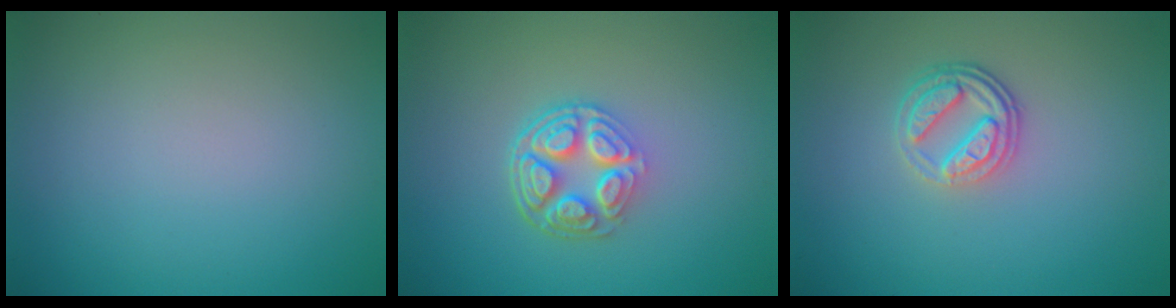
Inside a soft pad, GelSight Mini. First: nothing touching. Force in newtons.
{"total": 5.2, "press": 3.7, "slide": 3.6}
{"total": 3.4, "press": 2.7, "slide": 2.1}